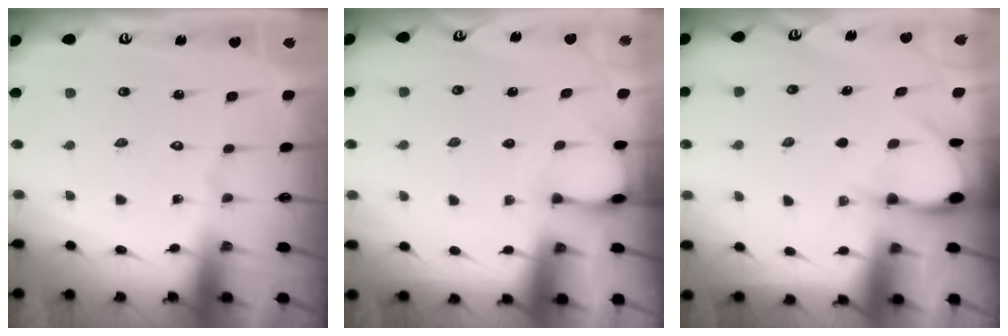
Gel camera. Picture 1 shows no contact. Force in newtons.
{"total": 2.3, "press": 2.3, "slide": 0.3}
{"total": 3.3, "press": 3.3, "slide": 0.4}